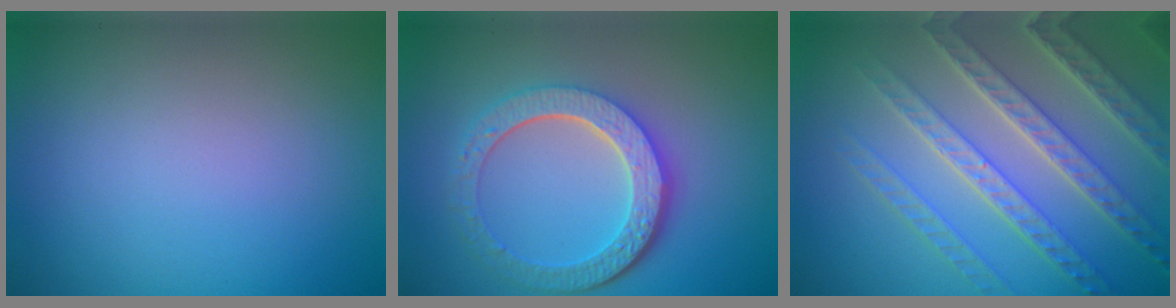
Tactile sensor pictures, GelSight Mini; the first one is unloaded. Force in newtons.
{"total": 6.2, "press": 4.6, "slide": 4.2}
{"total": 7.7, "press": 5.6, "slide": 5.2}